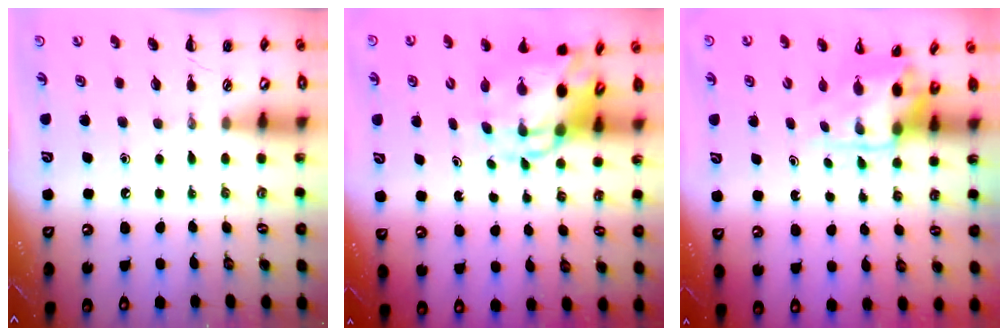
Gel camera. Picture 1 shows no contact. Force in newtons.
{"total": 6.0, "press": 5.8, "slide": 1.5}
{"total": 3.6, "press": 3.5, "slide": 0.8}